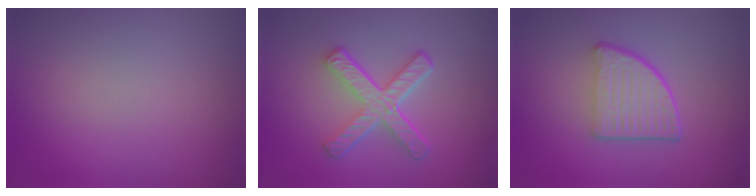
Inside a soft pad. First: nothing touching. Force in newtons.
{"total": 5.0, "press": 3.7, "slide": 3.3}
{"total": 5.3, "press": 3.8, "slide": 3.8}